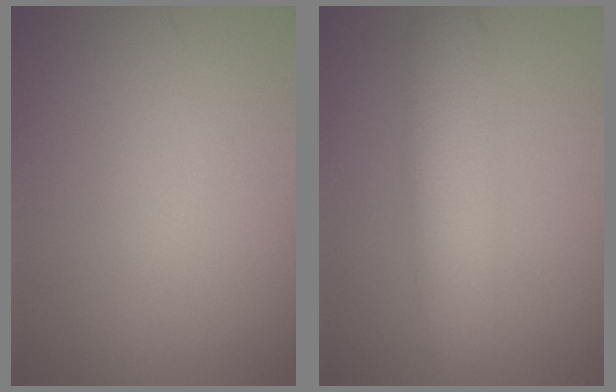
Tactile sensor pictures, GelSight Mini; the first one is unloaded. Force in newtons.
{"total": 4.9, "press": 4.9, "slide": 0.1}